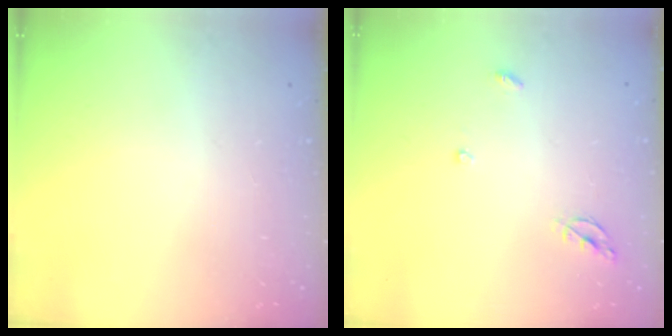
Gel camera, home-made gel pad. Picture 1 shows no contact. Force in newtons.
{"total": 5.5, "press": 5.5, "slide": 0.6}